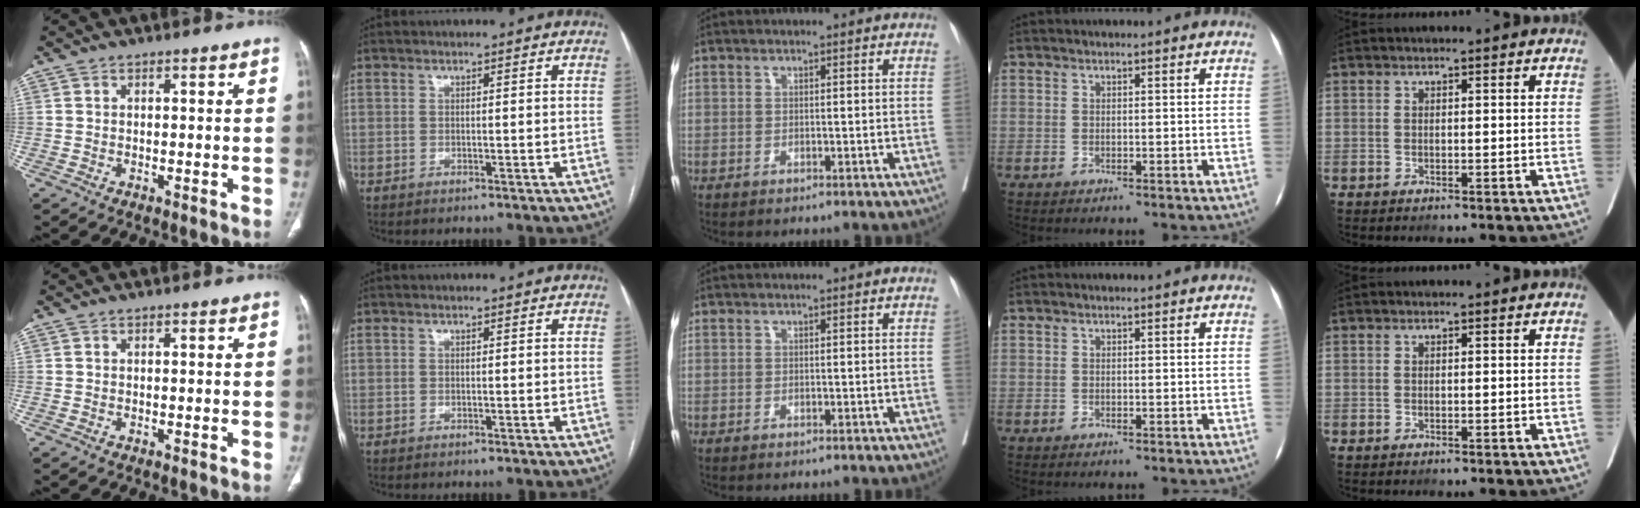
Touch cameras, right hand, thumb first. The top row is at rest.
{}